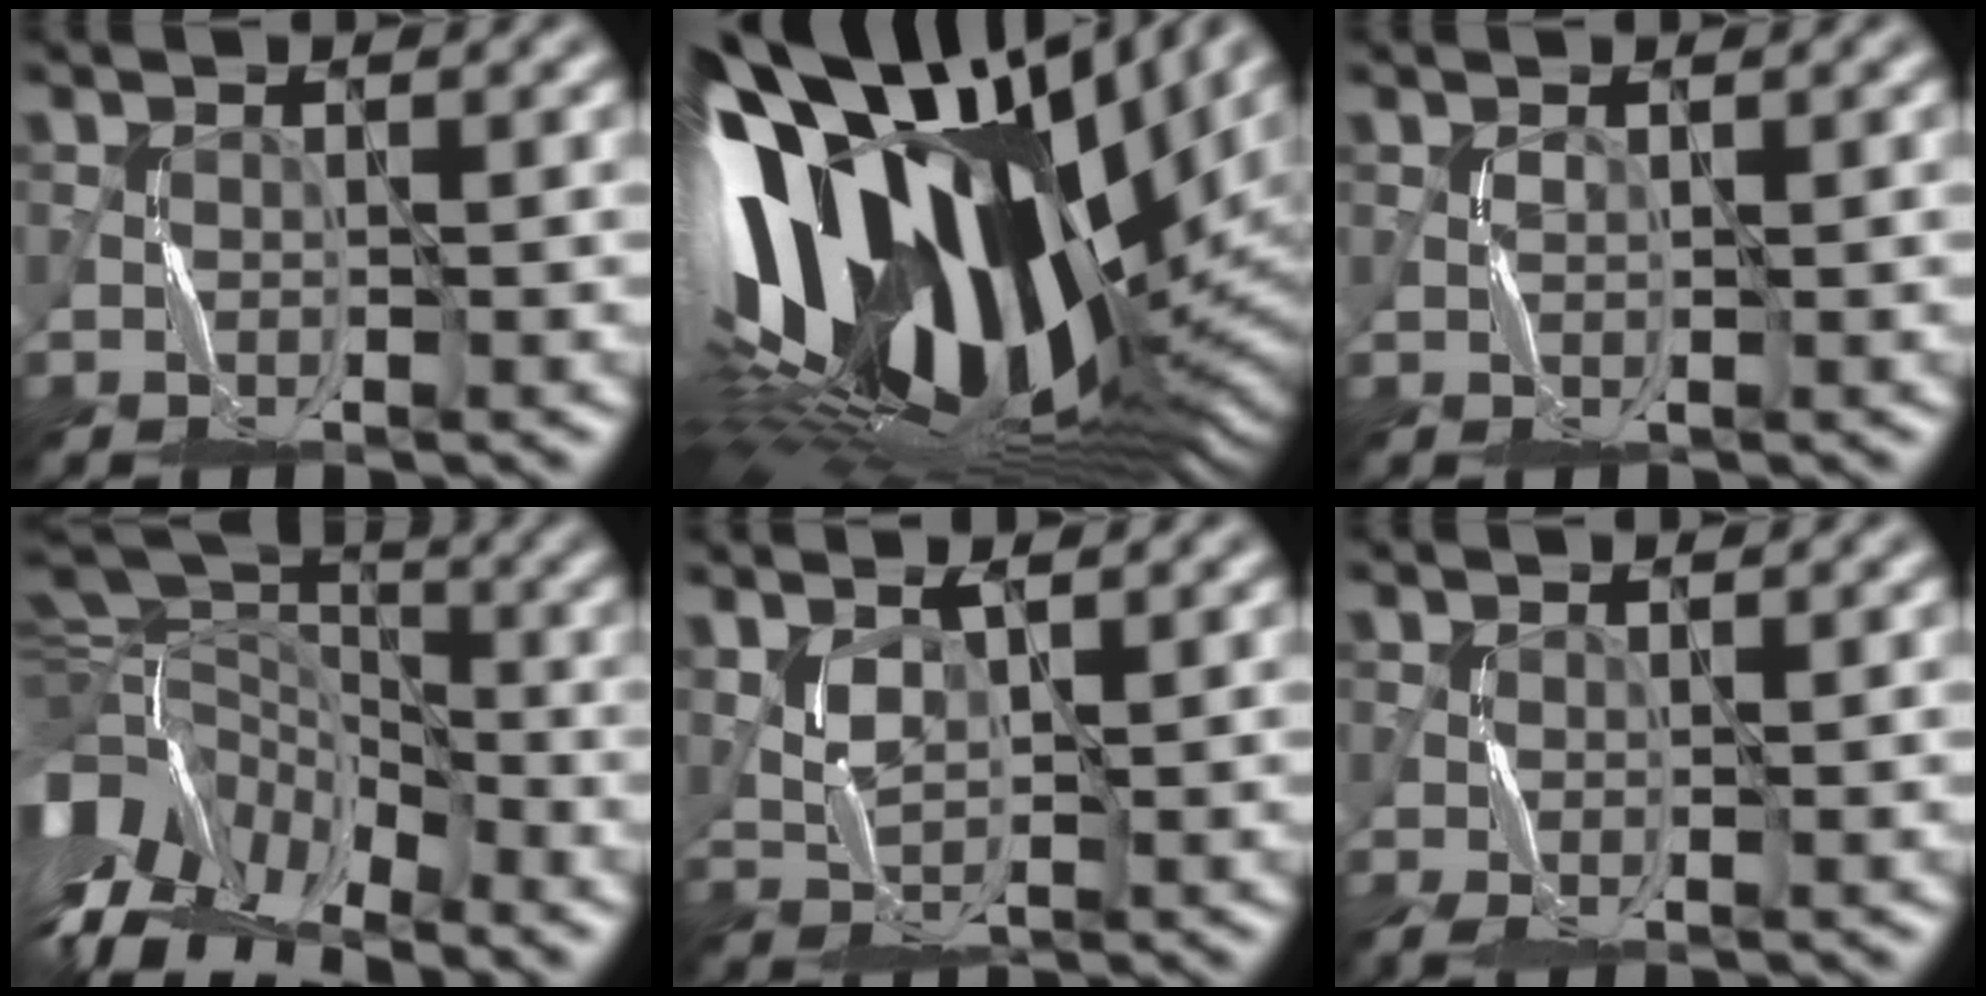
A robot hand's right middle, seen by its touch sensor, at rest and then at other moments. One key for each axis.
{"total": 20.4, "fx": 2.5, "fy": 11.4, "fz": 16.8, "tx": -0.321, "ty": -0.035, "tz": 0.047}
{"total": 0.0}
{"total": 13.9, "fx": -5.1, "fy": 8.0, "fz": 10.2, "tx": -0.215, "ty": -0.003, "tz": -0.058}
{"total": 2.5, "fx": 1.2, "fy": 1.1, "fz": 1.9, "tx": -0.046, "ty": -0.004, "tz": 0.031}
{"total": 1.7, "fx": -0.3, "fy": 0.7, "fz": 1.6, "tx": -0.044, "ty": -0.002, "tz": -0.006}